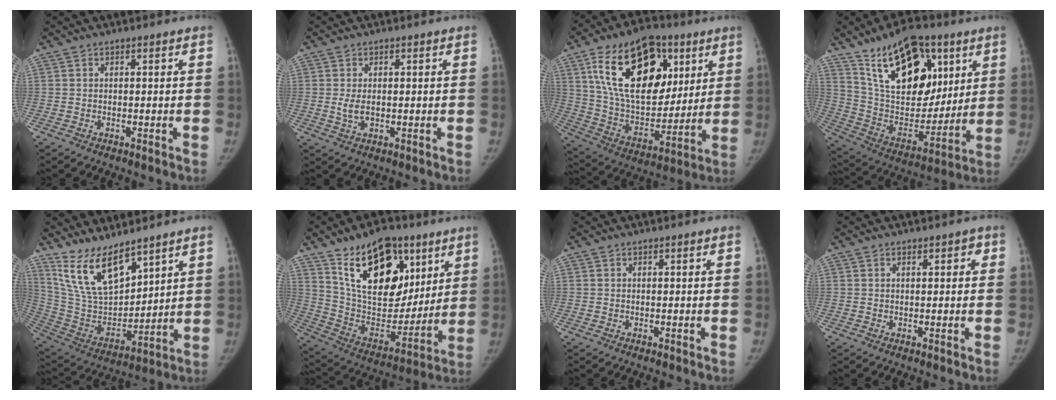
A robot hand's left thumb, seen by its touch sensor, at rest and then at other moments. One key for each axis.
{"total": 2.9, "fx": 0.0, "fy": 1.7, "fz": 2.3, "tx": -0.047, "ty": -0.006, "tz": 0.003}
{"total": 27.1, "fx": 11.1, "fy": 16.2, "fz": 18.7, "tx": -0.294, "ty": -0.017, "tz": 0.194}
{"total": 25.5, "fx": 12.6, "fy": 14.2, "fz": 17.0, "tx": -0.241, "ty": -0.034, "tz": 0.226}
{"total": 15.2, "fx": 11.2, "fy": 5.7, "fz": 8.5, "tx": -0.128, "ty": -0.068, "tz": 0.235}
{"total": 25.0, "fx": 12.8, "fy": 14.5, "fz": 15.9, "tx": -0.217, "ty": -0.043, "tz": 0.229}
{"total": 0.0}
{"total": 1.9, "fx": 0.8, "fy": 0.9, "fz": 1.4, "tx": -0.009, "ty": 0.001, "tz": 0.008}